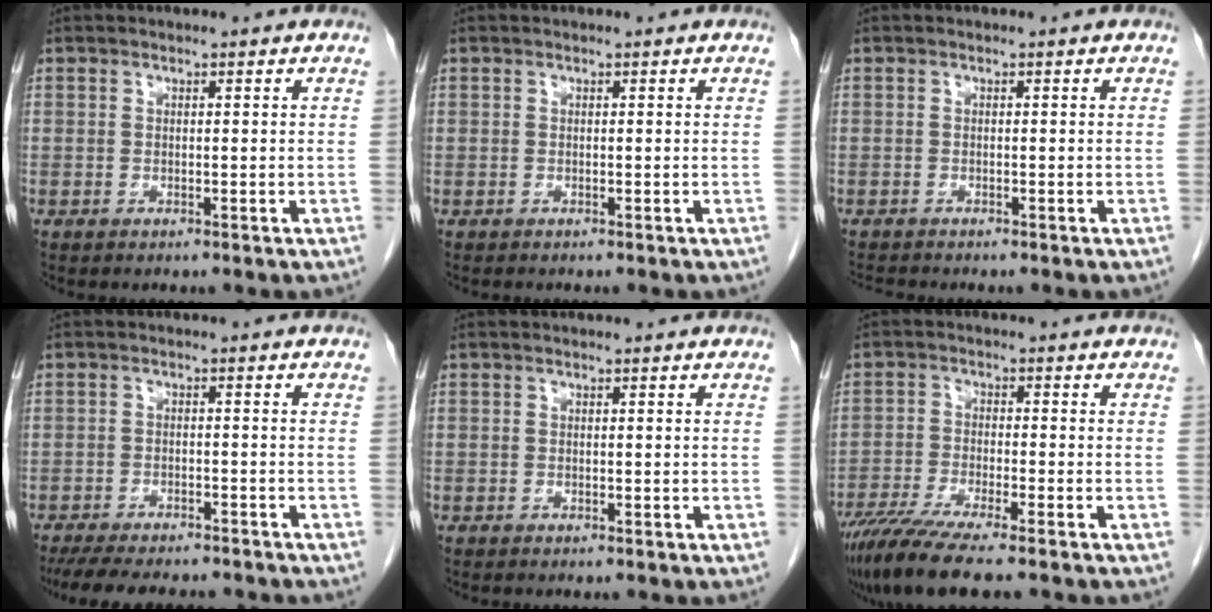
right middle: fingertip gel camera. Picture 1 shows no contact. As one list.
[{"total": 0.0}, {"total": 1.1, "force": [-1.1, -0.2, 0.0], "torque": [-0.004, -0.006, -0.020]}, {"total": 13.3, "force": [-11.7, 3.0, 5.6], "torque": [-0.100, -0.011, -0.158]}, {"total": 0.0}, {"total": 9.7, "force": [-7.7, 0.2, 5.9], "torque": [-0.099, -0.026, -0.129]}]